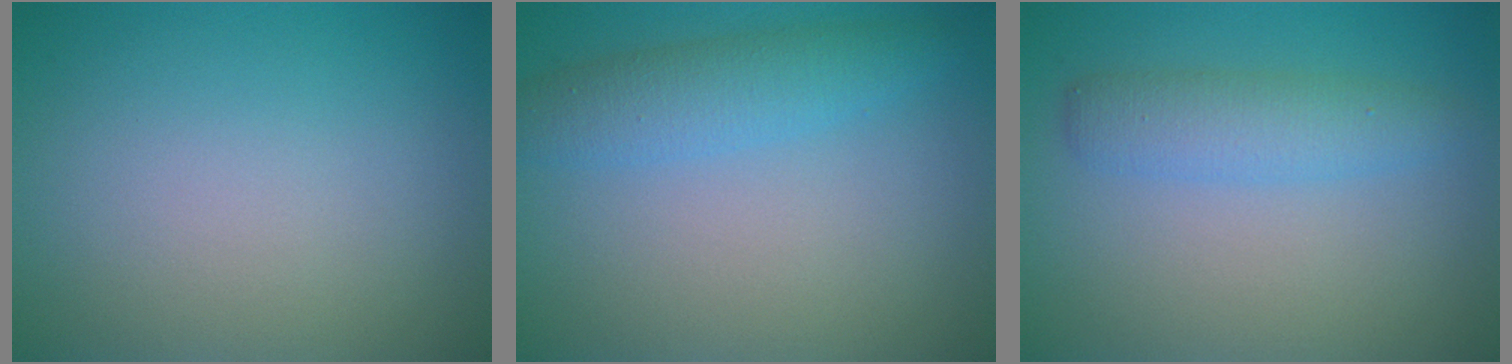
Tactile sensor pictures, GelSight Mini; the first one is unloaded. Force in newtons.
{"total": 3.3, "press": 3.3, "slide": 0.1}
{"total": 2.9, "press": 2.9, "slide": 0.1}